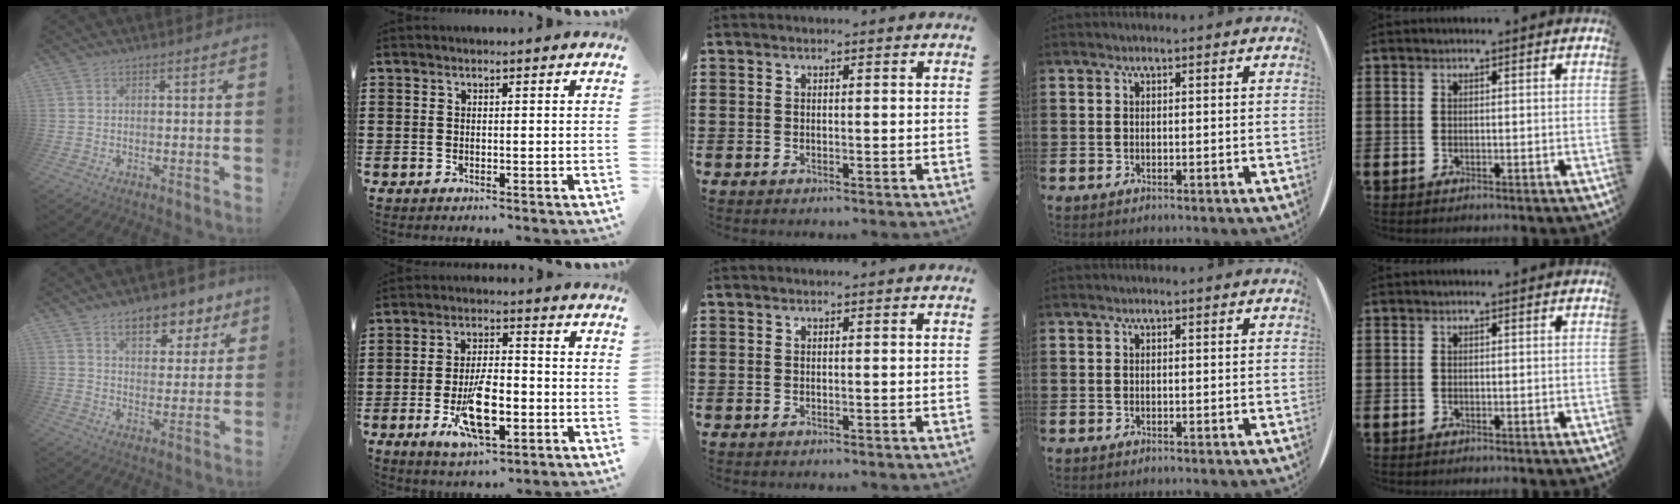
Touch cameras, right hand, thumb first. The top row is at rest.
{"thumb": {"total": 10.5, "force": [6.9, 5.4, 5.7], "torque": [-0.081, -0.041, 0.122]}, "index": {"total": 10.2, "force": [-3.3, 4.2, 8.7], "torque": [-0.162, -0.006, -0.054]}}